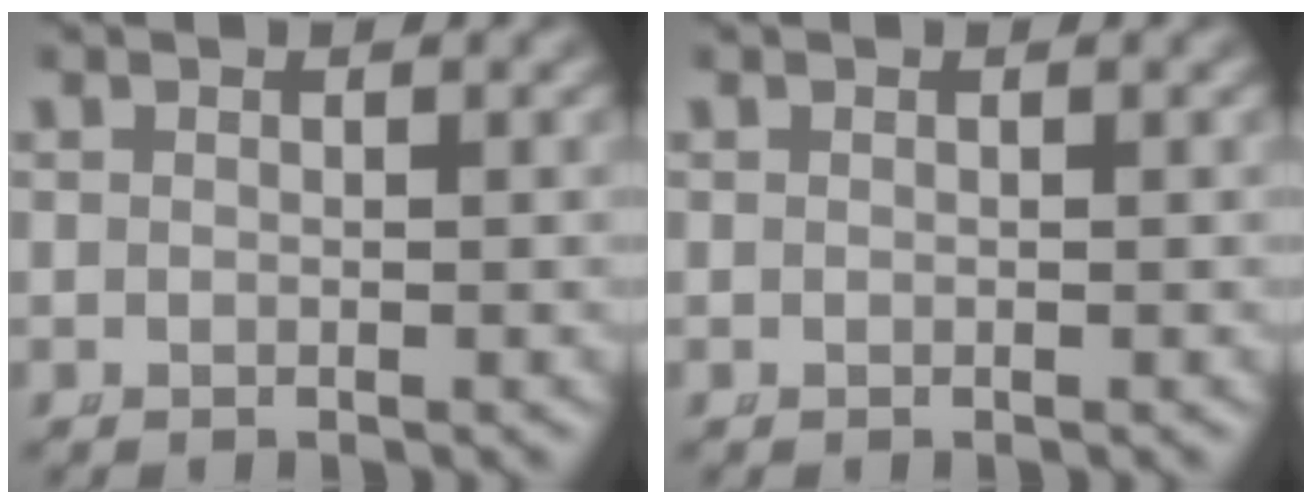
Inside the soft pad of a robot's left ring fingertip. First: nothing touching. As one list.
[{"total": 0.0}]